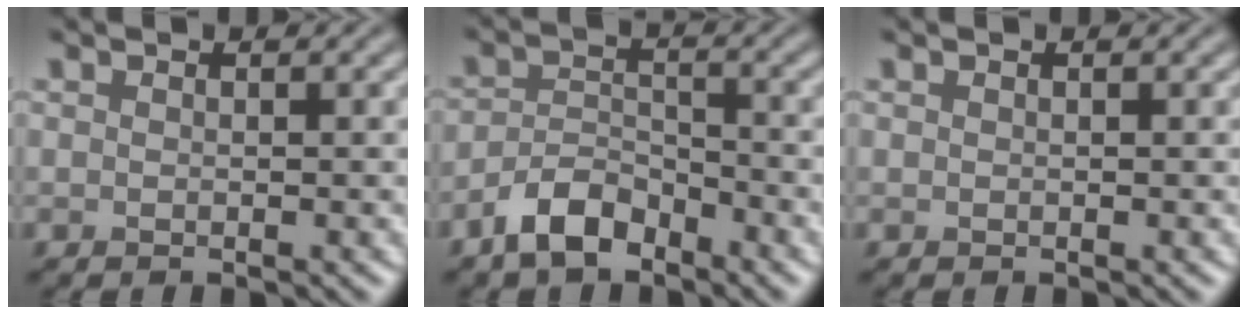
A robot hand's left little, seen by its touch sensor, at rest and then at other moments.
{"total": 3.8, "force": [-2.9, 1.6, 1.8], "torque": [-0.032, 0.006, -0.061]}
{"total": 0.0}